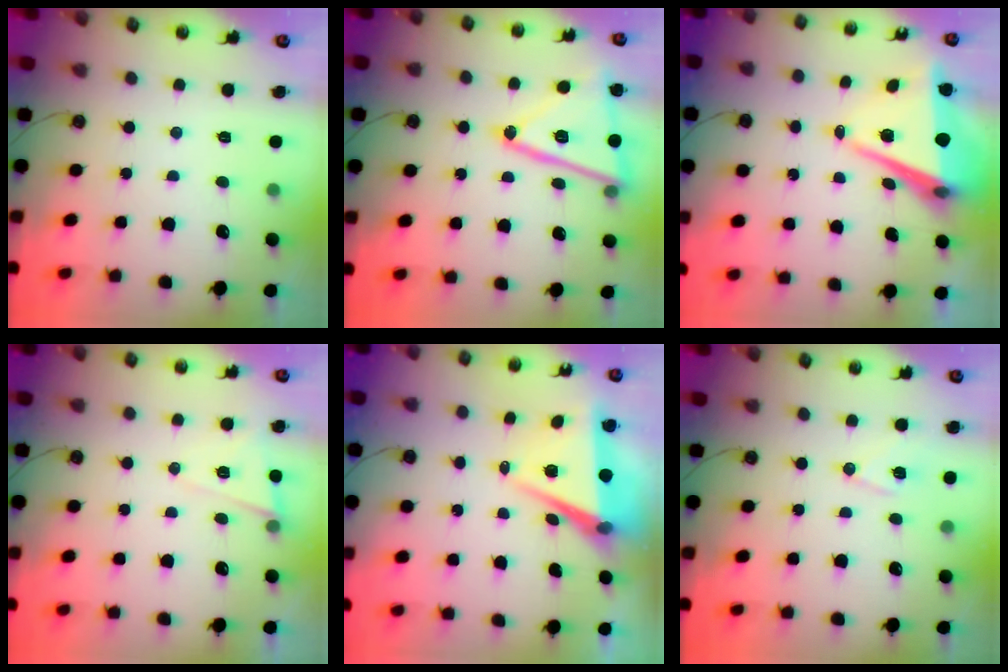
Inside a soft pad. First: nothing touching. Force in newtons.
{"total": 19.8, "press": 19.7, "slide": 2.3}
{"total": 9.8, "press": 8.8, "slide": 4.2}
{"total": 6.3, "press": 6.2, "slide": 1.4}
{"total": 8.1, "press": 6.9, "slide": 4.2}
{"total": 8.4, "press": 8.0, "slide": 2.6}